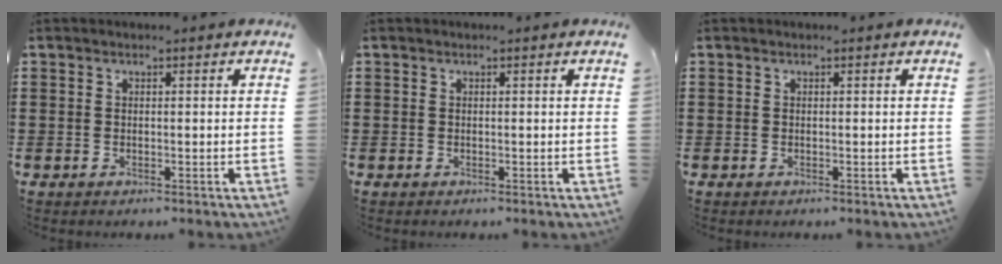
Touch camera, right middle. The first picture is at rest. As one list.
[{"total": 0.0}, {"total": 0.0}]